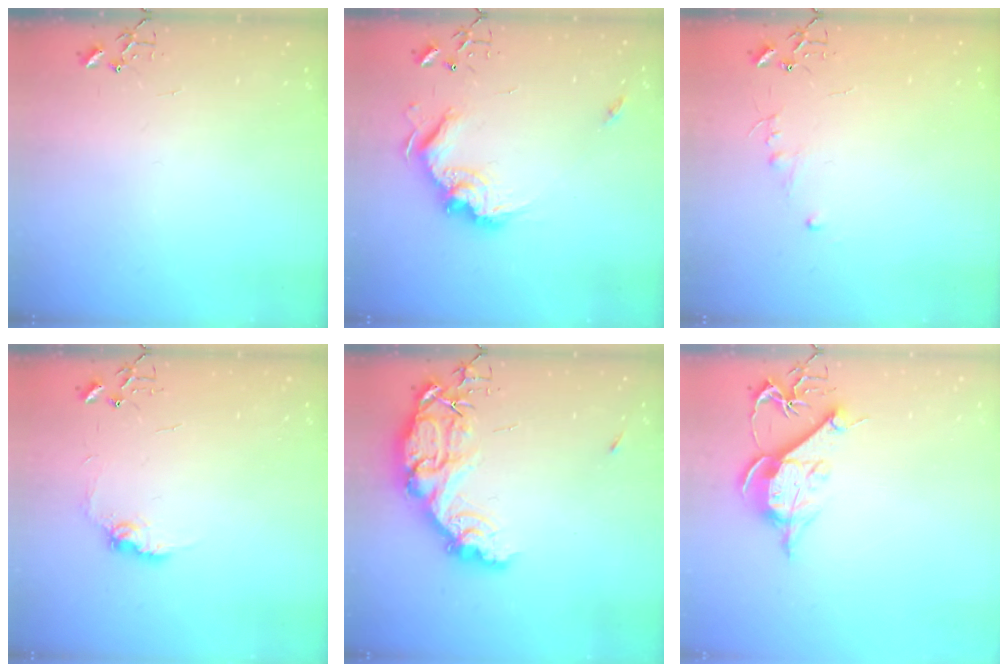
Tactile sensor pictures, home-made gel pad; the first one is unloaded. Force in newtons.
{"total": 16.3, "press": 16.2, "slide": 1.6}
{"total": 5.1, "press": 5.1, "slide": 0.4}
{"total": 8.6, "press": 8.6, "slide": 0.4}
{"total": 15.2, "press": 15.1, "slide": 1.5}
{"total": 11.6, "press": 11.6, "slide": 0.9}